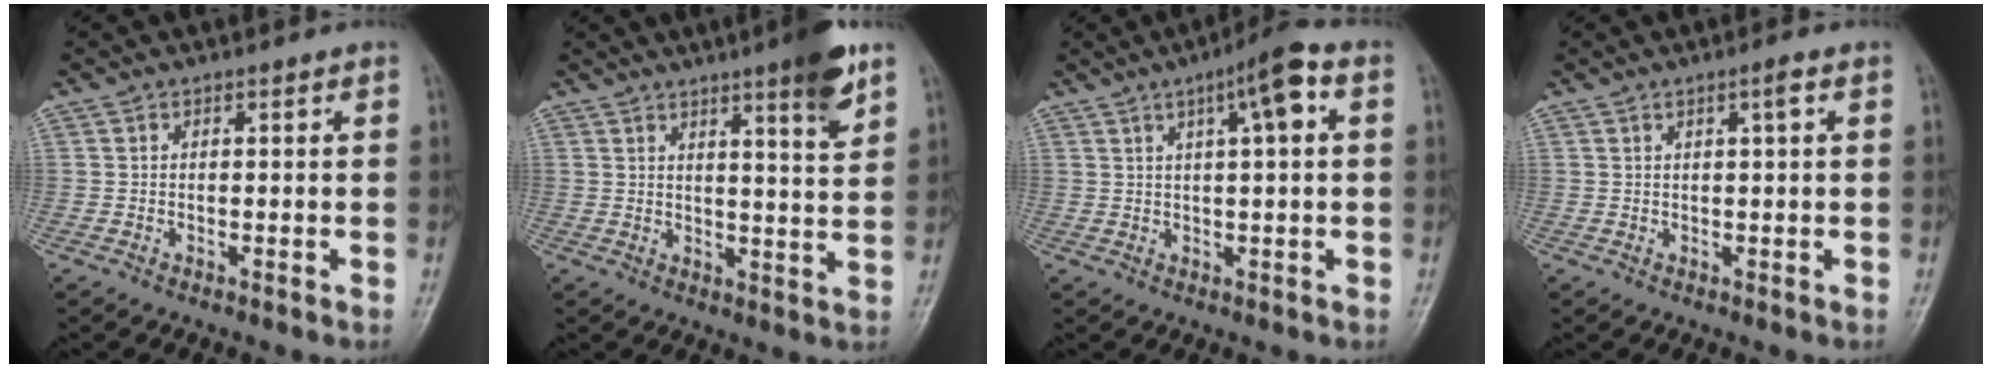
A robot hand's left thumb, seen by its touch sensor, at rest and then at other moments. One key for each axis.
{"total": 8.6, "fx": 5.3, "fy": 0.8, "fz": 6.8, "tx": -0.088, "ty": -0.032, "tz": 0.072}
{"total": 7.9, "fx": 2.8, "fy": 1.4, "fz": 7.3, "tx": -0.117, "ty": 0.014, "tz": 0.040}
{"total": 2.0, "fx": 0.8, "fy": 0.1, "fz": 1.8, "tx": -0.033, "ty": -0.001, "tz": 0.014}